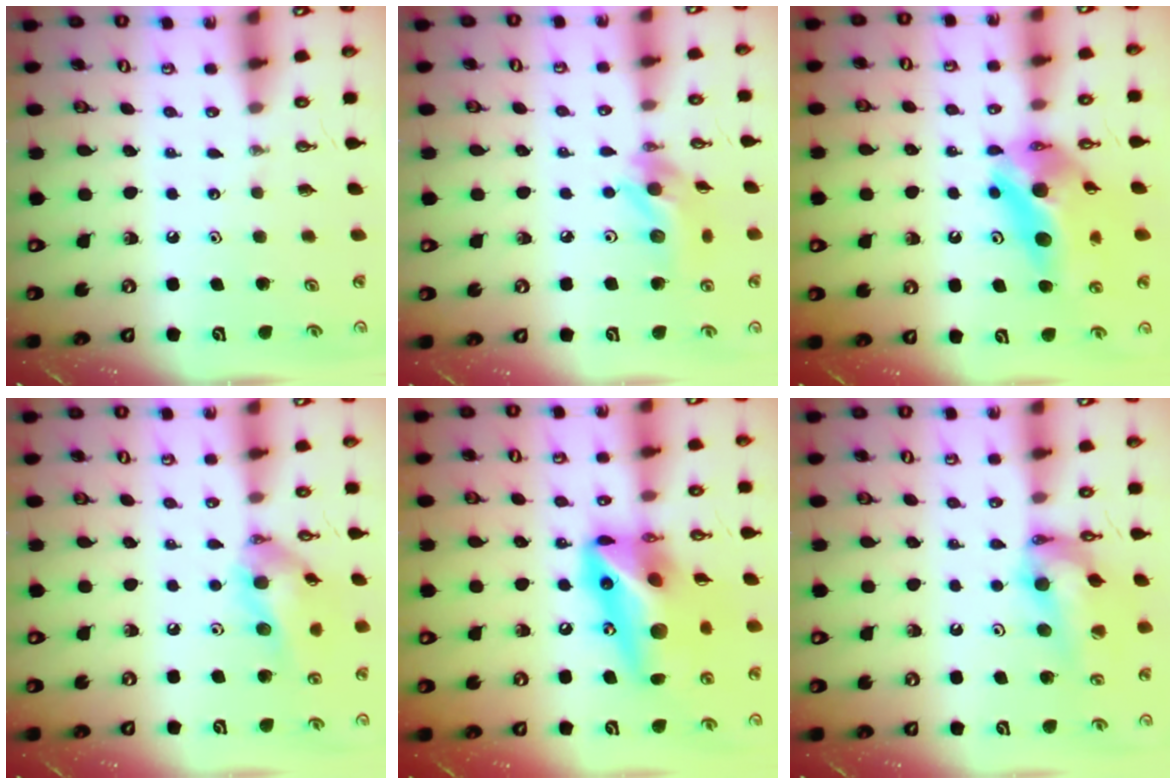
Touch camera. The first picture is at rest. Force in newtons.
{"total": 13.3, "press": 12.2, "slide": 5.5}
{"total": 14.7, "press": 13.0, "slide": 6.8}
{"total": 13.4, "press": 13.1, "slide": 2.6}
{"total": 18.0, "press": 17.8, "slide": 2.9}
{"total": 13.0, "press": 12.9, "slide": 1.7}